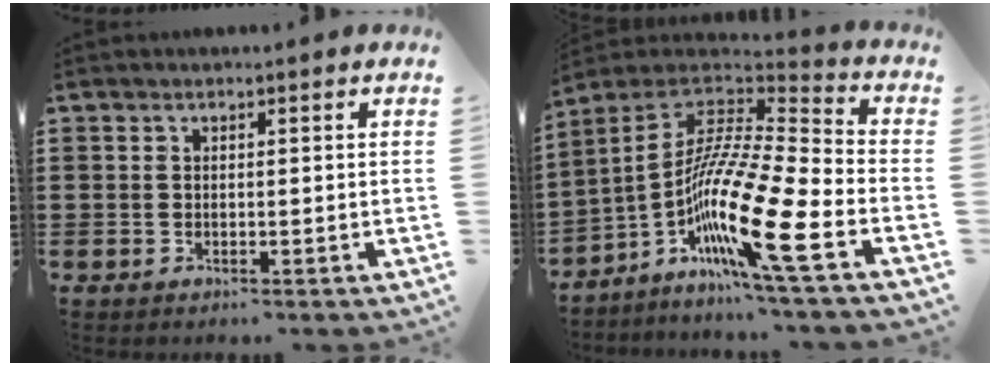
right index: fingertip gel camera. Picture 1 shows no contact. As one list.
[{"total": 16.1, "force": [-7.4, 1.3, 14.2], "torque": [-0.292, -0.024, -0.143]}]